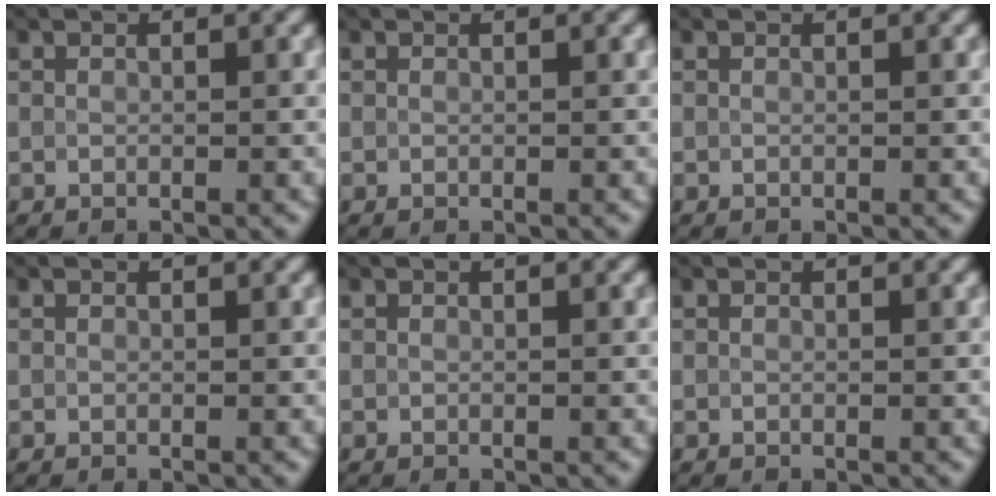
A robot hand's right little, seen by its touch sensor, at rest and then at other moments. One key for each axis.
{"total": 0.0}
{"total": 0.0}
{"total": 0.0}
{"total": 0.0}
{"total": 0.0}